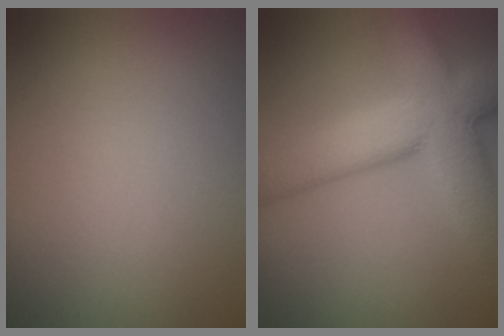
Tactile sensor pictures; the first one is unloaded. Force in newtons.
{"total": 10.2, "press": 10.1, "slide": 0.8}